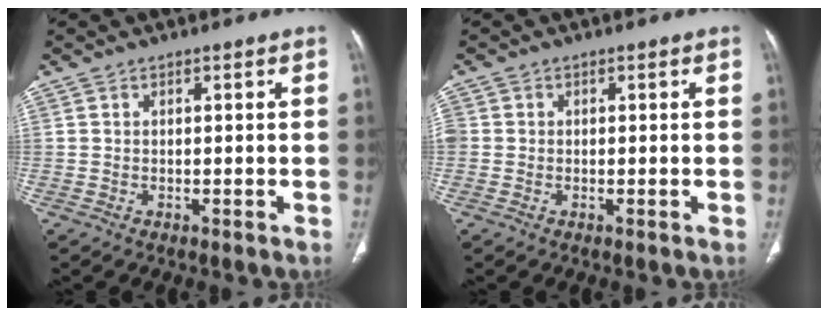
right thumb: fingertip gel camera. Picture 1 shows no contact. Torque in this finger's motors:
{"motor_torque": [1.83, 3.17, 1.27, -0.93, 0.35]}